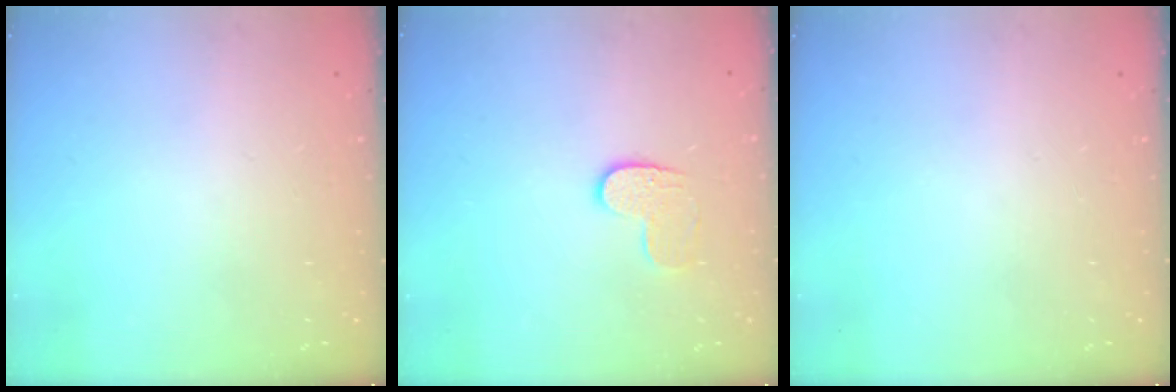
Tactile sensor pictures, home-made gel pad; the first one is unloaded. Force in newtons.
{"total": 6.2, "press": 6.2, "slide": 0.3}
{"total": 0.0}